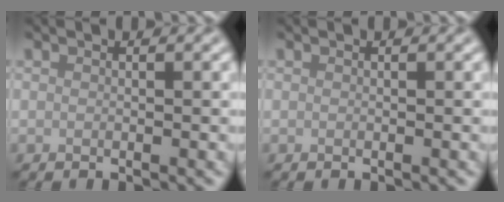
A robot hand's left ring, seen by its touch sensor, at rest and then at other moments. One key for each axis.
{"total": 0.0}